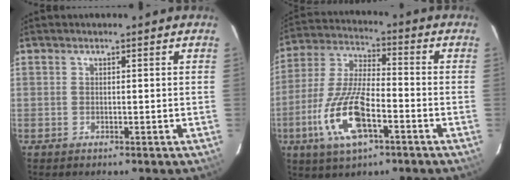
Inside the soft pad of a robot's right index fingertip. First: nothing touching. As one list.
[{"total": 15.2, "force": [-6.1, 5.4, 12.9], "torque": [-0.281, -0.011, -0.115]}]